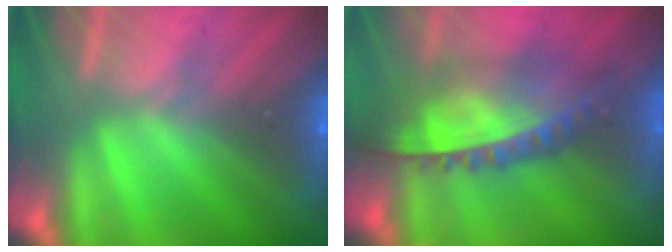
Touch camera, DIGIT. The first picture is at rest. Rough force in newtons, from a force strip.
{"total": 8.8}